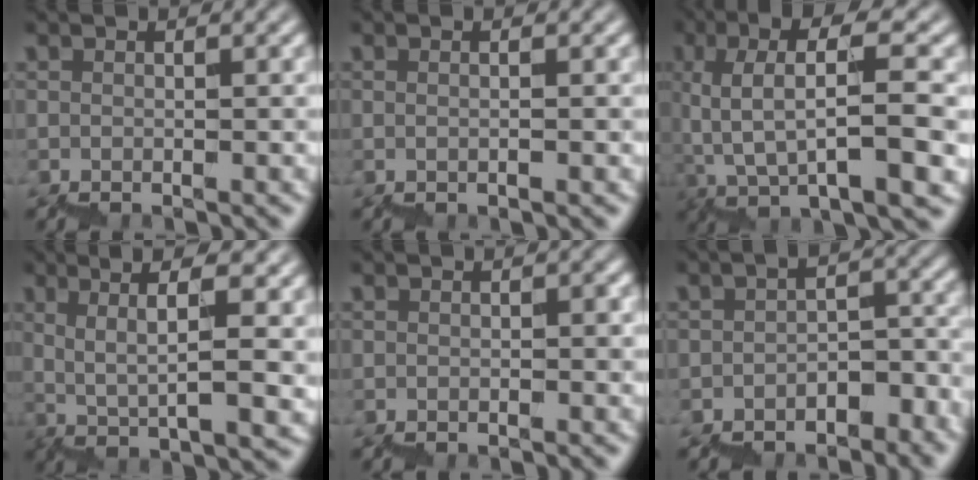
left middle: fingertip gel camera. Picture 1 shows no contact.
{"total": 0.8, "force": [0.3, 0.2, 0.7], "torque": [-0.007, 0.000, 0.001]}
{"total": 7.5, "force": [1.6, 1.9, 7.1], "torque": [-0.128, 0.022, 0.030]}
{"total": 5.9, "force": [3.1, 1.1, 4.9], "torque": [-0.076, 0.017, 0.060]}
{"total": 0.0}
{"total": 4.5, "force": [-3.3, 2.0, 2.2], "torque": [-0.031, 0.006, -0.046]}